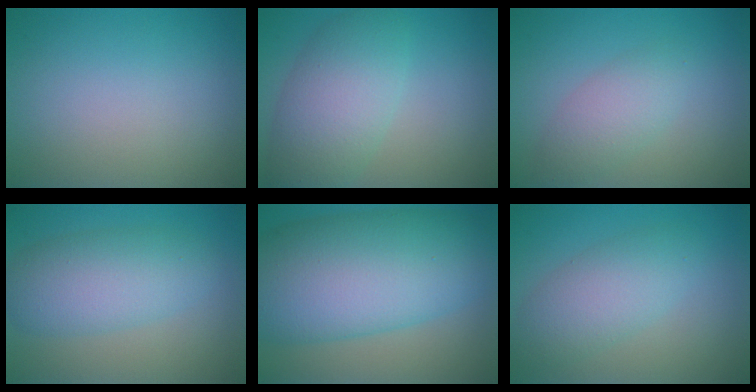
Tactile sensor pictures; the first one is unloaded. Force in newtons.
{"total": 6.2, "press": 6.2, "slide": 0.1}
{"total": 2.9, "press": 2.8, "slide": 0.3}
{"total": 5.4, "press": 5.4, "slide": 0.1}
{"total": 13.4, "press": 13.4, "slide": 0.2}
{"total": 4.1, "press": 4.1, "slide": 0.2}